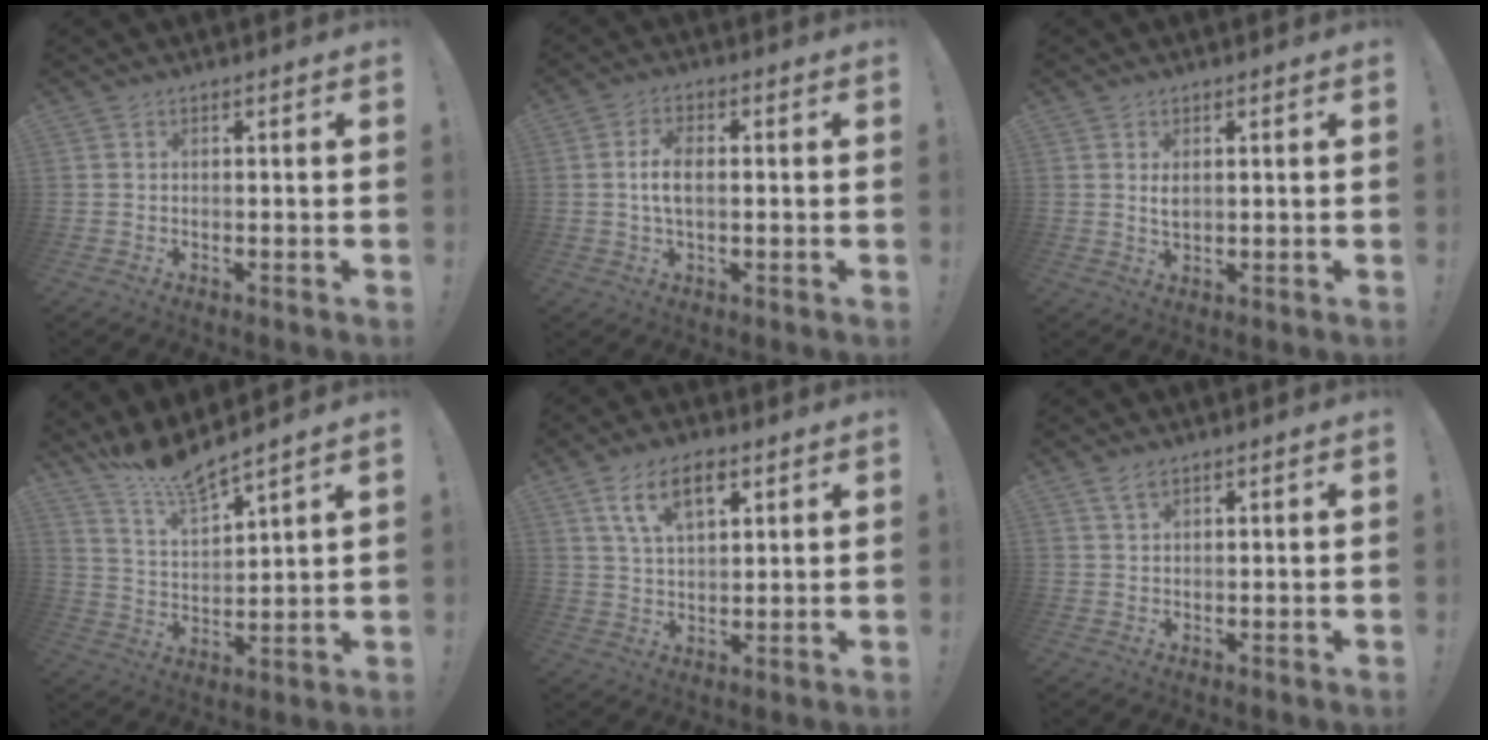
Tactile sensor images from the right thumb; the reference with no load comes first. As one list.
[{"total": 6.2, "force": [0.1, 3.1, 5.4], "torque": [-0.099, 0.003, -0.002]}, {"total": 2.6, "force": [1.0, 1.4, 2.0], "torque": [-0.029, -0.005, 0.015]}, {"total": 10.0, "force": [9.5, 0.4, 3.2], "torque": [-0.080, -0.073, 0.167]}, {"total": 10.5, "force": [5.4, 5.2, 7.3], "torque": [-0.126, -0.003, 0.099]}, {"total": 2.7, "force": [2.0, 1.2, 1.5], "torque": [-0.020, -0.009, 0.034]}]